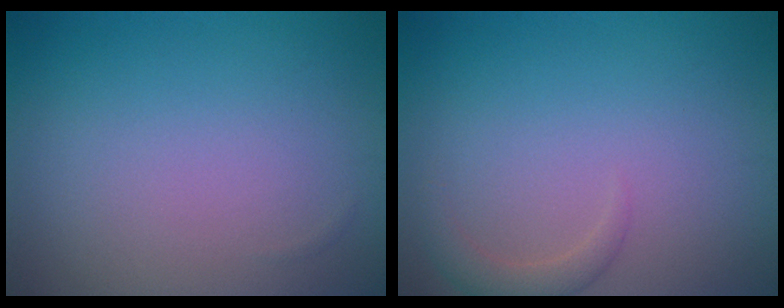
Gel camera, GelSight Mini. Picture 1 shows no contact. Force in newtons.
{"total": 1.7, "press": 1.7, "slide": 0.1}